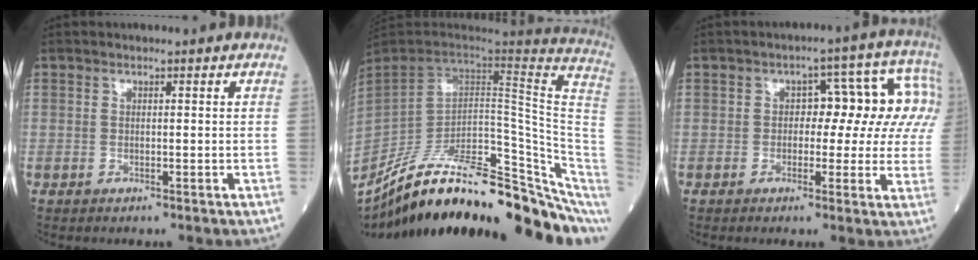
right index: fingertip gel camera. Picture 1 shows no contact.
{"total": 30.9, "force": [-22.7, 6.1, 20.0], "torque": [-0.234, -0.012, -0.335]}
{"total": 10.5, "force": [1.3, 5.1, 9.0], "torque": [-0.092, 0.048, 0.013]}